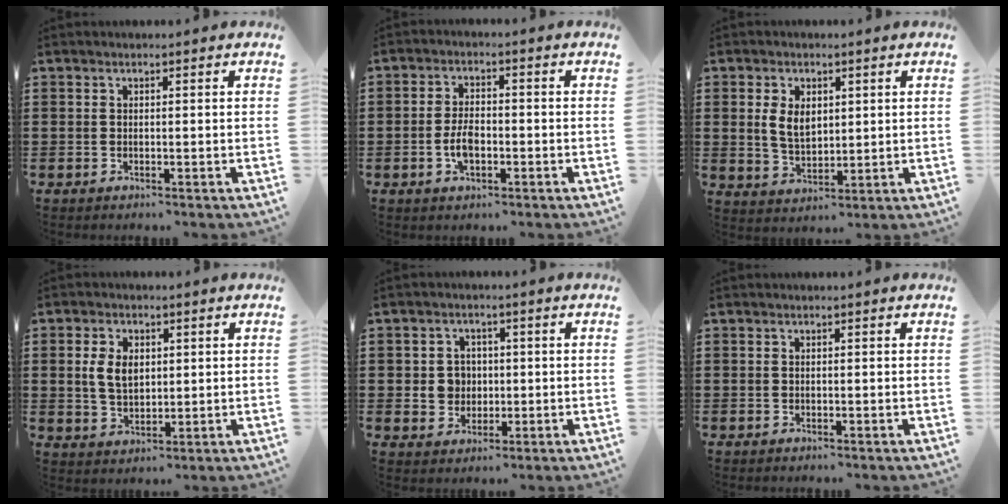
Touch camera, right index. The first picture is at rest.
{"total": 4.5, "force": [-1.2, 2.3, 3.6], "torque": [-0.079, 0.003, -0.025]}
{"total": 5.0, "force": [1.1, 3.2, 3.7], "torque": [-0.087, 0.008, 0.016]}
{"total": 5.1, "force": [0.9, 3.4, 3.7], "torque": [-0.088, 0.004, 0.008]}
{"total": 4.1, "force": [0.1, 3.9, 1.3], "torque": [-0.033, 0.008, -0.002]}
{"total": 0.0}